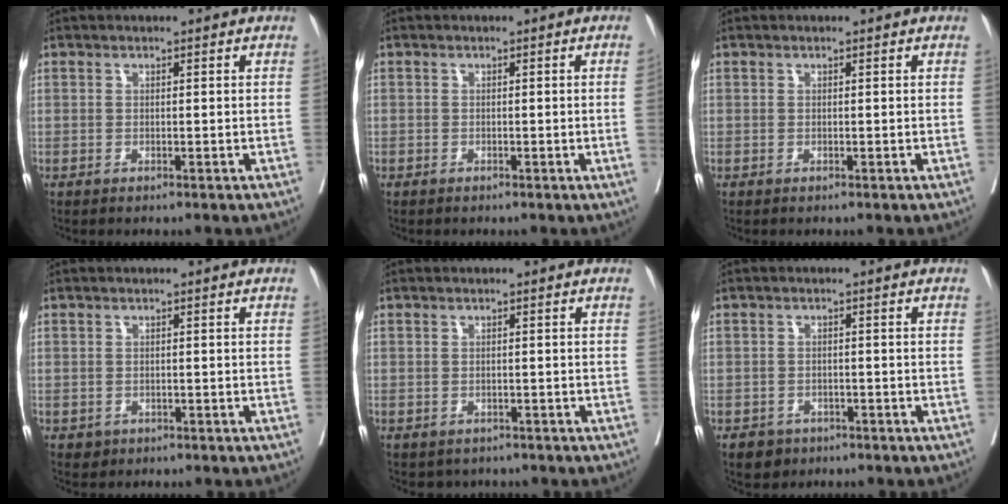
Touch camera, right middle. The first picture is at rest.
{"total": 0.8, "force": [-0.2, -0.1, 0.7], "torque": [-0.010, 0.000, -0.002]}
{"total": 0.0}
{"total": 1.2, "force": [-0.6, 1.0, 0.2], "torque": [-0.002, 0.003, -0.004]}
{"total": 2.5, "force": [-2.0, 1.5, 0.3], "torque": [-0.003, 0.004, -0.027]}
{"total": 2.9, "force": [-1.9, 2.2, 0.5], "torque": [-0.010, 0.006, -0.025]}